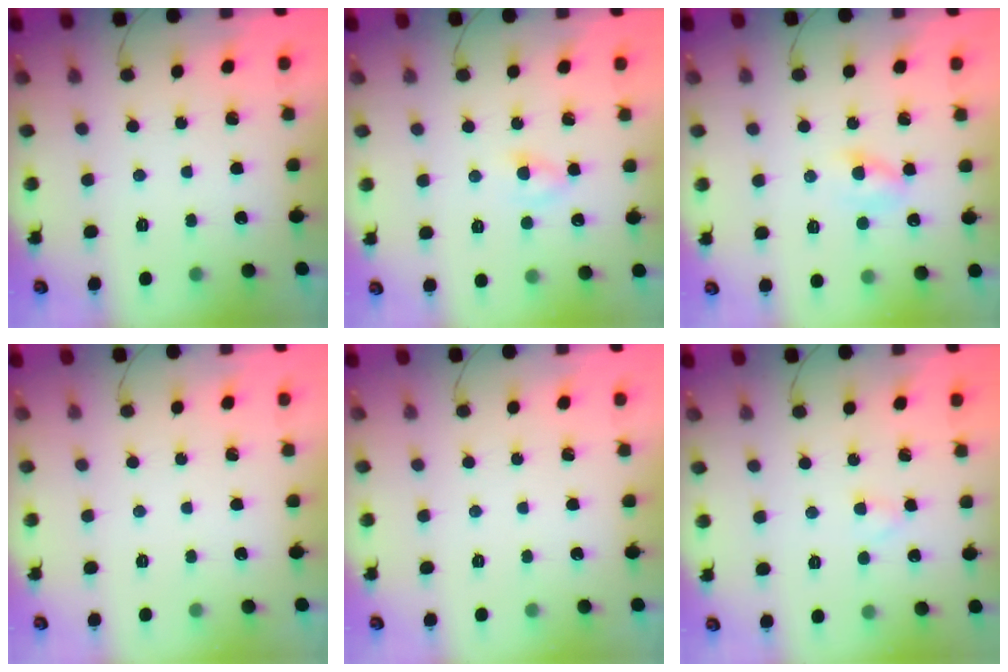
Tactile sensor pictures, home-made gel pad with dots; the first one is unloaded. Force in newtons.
{"total": 2.4, "press": 2.2, "slide": 1.0}
{"total": 3.3, "press": 3.0, "slide": 1.3}
{"total": 0.0}
{"total": 0.0}
{"total": 1.8, "press": 1.5, "slide": 0.9}